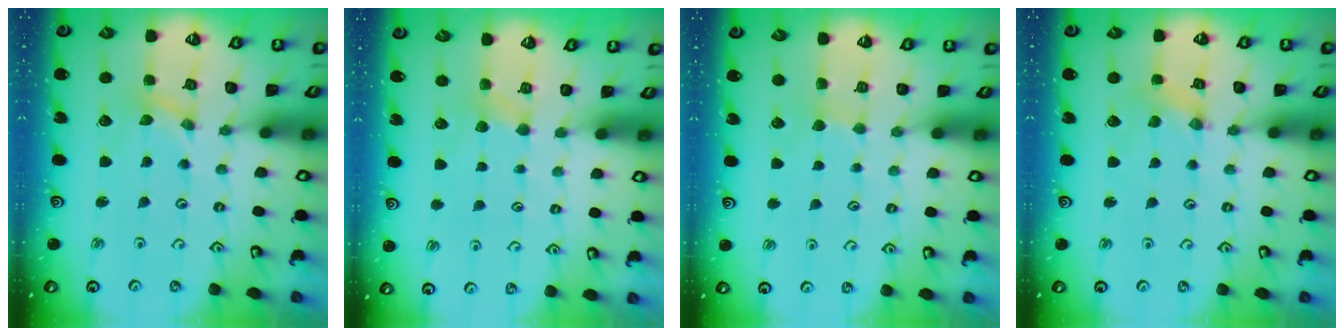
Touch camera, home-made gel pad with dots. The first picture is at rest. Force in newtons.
{"total": 2.6, "press": 2.6, "slide": 0.5}
{"total": 2.2, "press": 2.2, "slide": 0.2}
{"total": 1.3, "press": 1.2, "slide": 0.3}